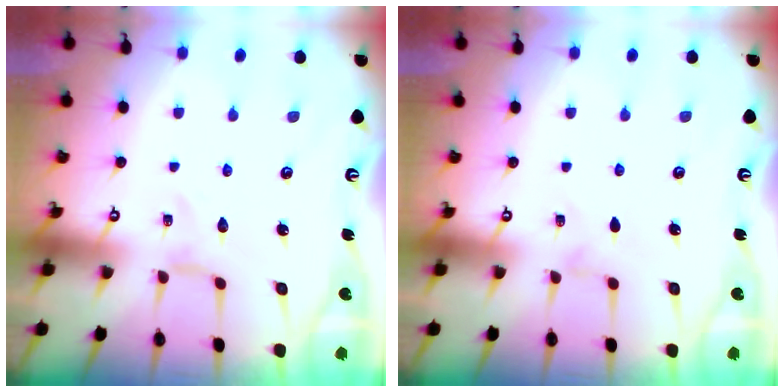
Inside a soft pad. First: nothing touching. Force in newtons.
{"total": 0.7, "press": 0.7, "slide": 0.3}